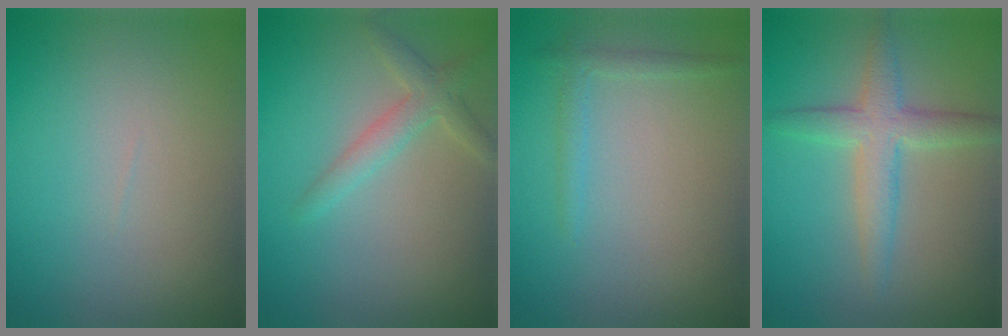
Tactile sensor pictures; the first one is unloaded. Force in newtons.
{"total": 2.3, "press": 2.3, "slide": 0.1}
{"total": 1.3, "press": 1.3, "slide": 0.1}
{"total": 3.7, "press": 3.7, "slide": 0.1}